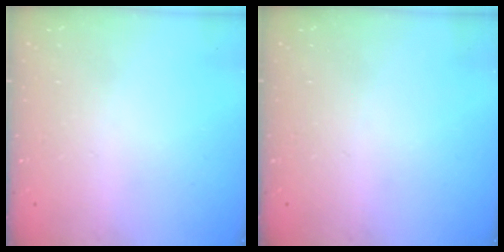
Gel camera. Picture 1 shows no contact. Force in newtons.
{"total": 0.0}